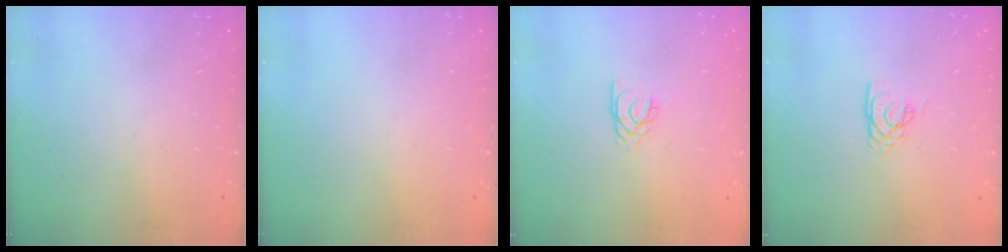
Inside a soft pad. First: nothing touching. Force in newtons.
{"total": 0.0}
{"total": 1.7, "press": 1.7, "slide": 0.4}
{"total": 3.2, "press": 3.2, "slide": 0.2}